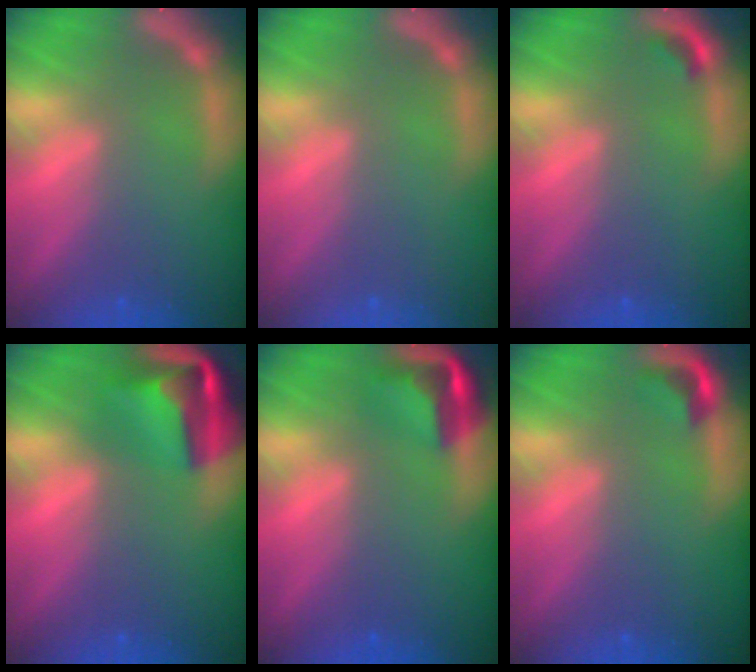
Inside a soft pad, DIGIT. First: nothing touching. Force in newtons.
{"total": 0.0}
{"total": 0.9}
{"total": 7.9}
{"total": 4.4}
{"total": 1.9}